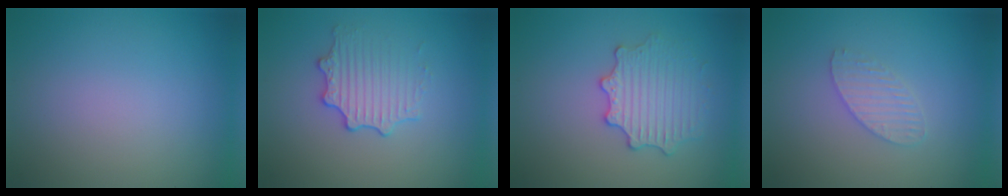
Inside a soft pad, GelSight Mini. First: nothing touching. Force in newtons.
{"total": 3.0, "press": 2.7, "slide": 1.1}
{"total": 3.2, "press": 3.1, "slide": 0.4}
{"total": 2.0, "press": 2.0, "slide": 0.1}